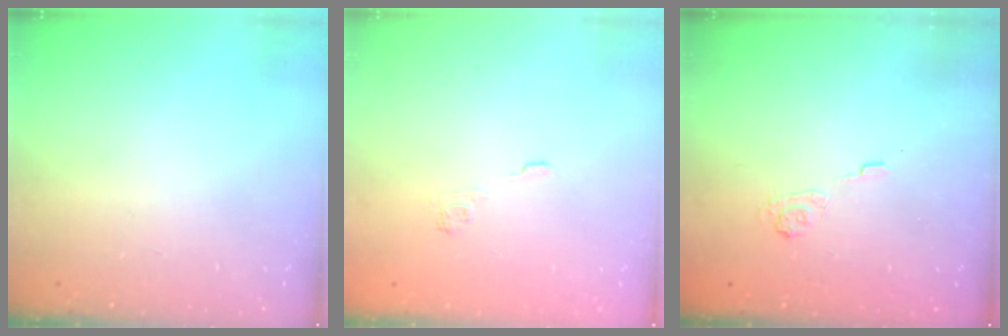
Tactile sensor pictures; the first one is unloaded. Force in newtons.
{"total": 2.2, "press": 1.8, "slide": 1.3}
{"total": 1.9, "press": 1.3, "slide": 1.3}